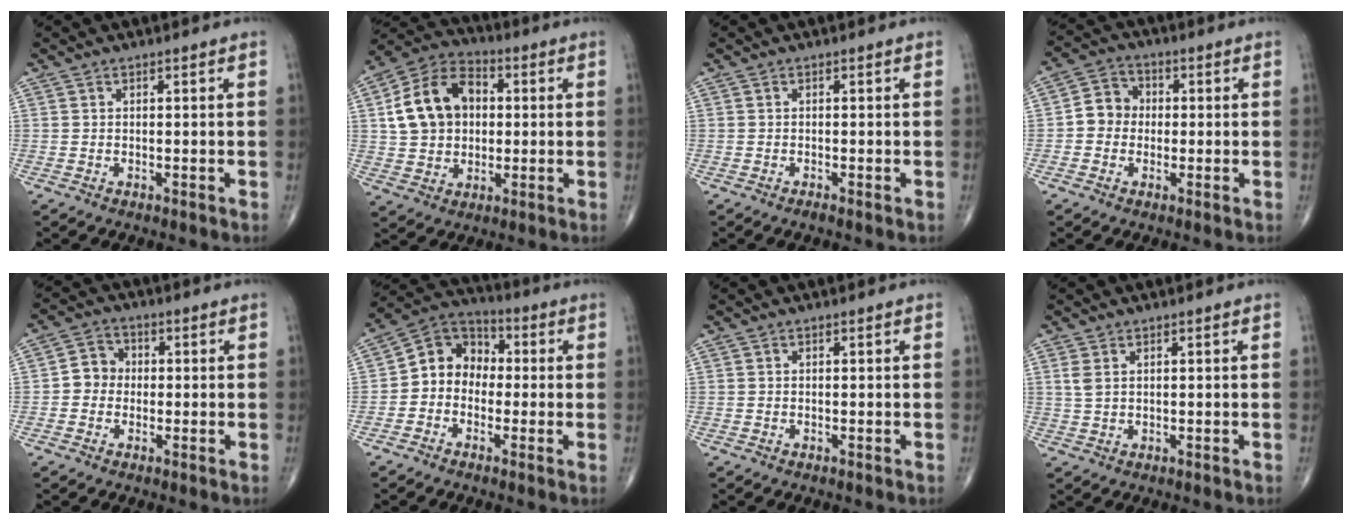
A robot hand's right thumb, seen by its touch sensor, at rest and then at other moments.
{"total": 14.5, "force": [2.1, 11.1, 9.2], "torque": [-0.143, 0.020, 0.032]}
{"total": 0.6, "force": [-0.4, 0.0, 0.4], "torque": [-0.007, -0.001, -0.010]}
{"total": 5.9, "force": [-0.5, 5.3, 2.5], "torque": [-0.022, 0.019, -0.021]}
{"total": 4.8, "force": [-0.4, 4.4, 2.0], "torque": [-0.012, 0.016, -0.019]}
{"total": 9.1, "force": [-0.8, 7.6, 4.8], "torque": [-0.051, 0.041, -0.034]}
{"total": 0.0}
{"total": 2.1, "force": [0.9, 1.2, 1.5], "torque": [-0.034, 0.006, 0.027]}